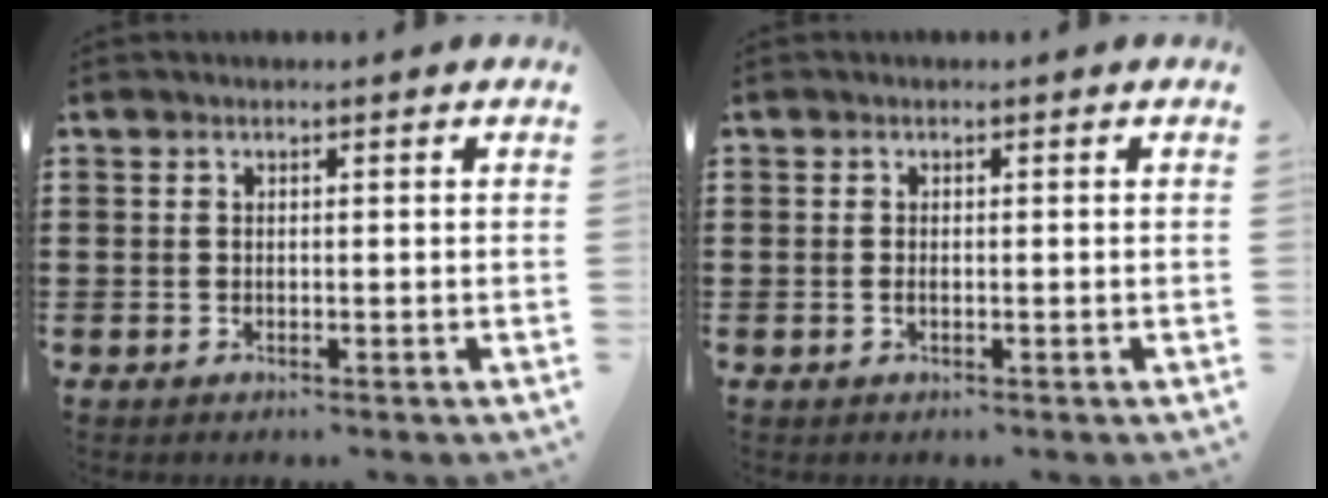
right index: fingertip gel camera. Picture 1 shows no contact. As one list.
[{"total": 0.5, "force": [-0.2, 0.1, 0.5], "torque": [-0.010, -0.003, -0.002]}]